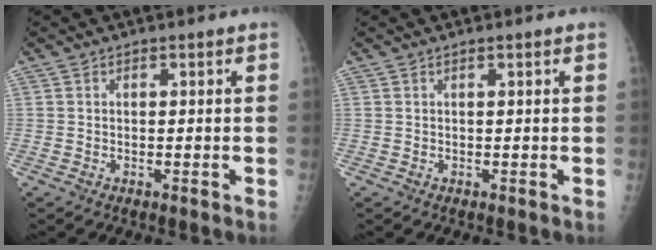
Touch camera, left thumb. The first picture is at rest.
{"total": 0.7, "force": [0.4, -0.1, 0.5], "torque": [-0.011, 0.000, 0.009]}